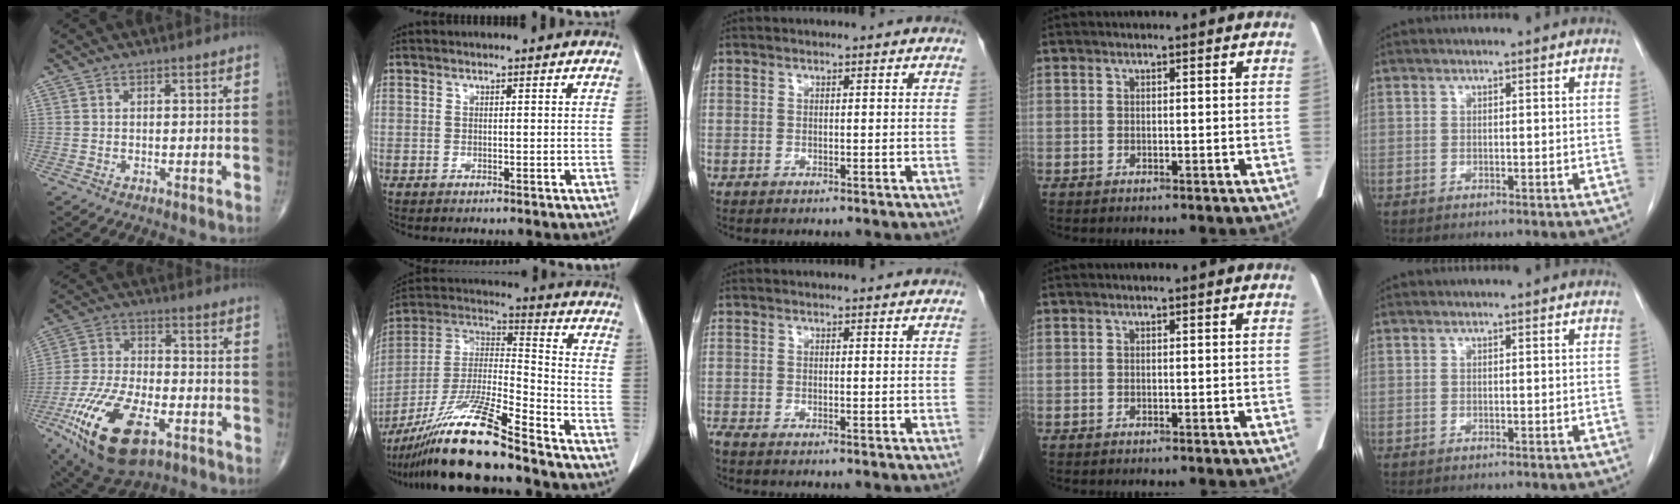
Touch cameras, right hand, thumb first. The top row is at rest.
{"thumb": {"total": 20.1, "force": [-9.3, 9.5, 15.1], "torque": [-0.300, 0.020, -0.157]}, "index": {"total": 18.2, "force": [-14.3, 0.6, 11.3], "torque": [-0.242, -0.022, -0.268]}, "middle": {"total": 1.1, "force": [-0.8, -0.2, 0.6], "torque": [-0.019, -0.001, -0.017]}}